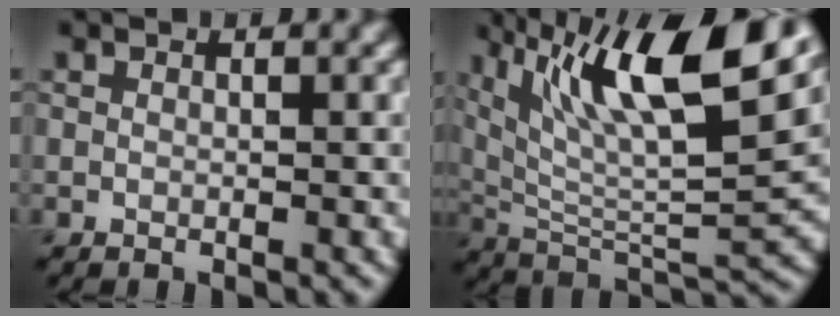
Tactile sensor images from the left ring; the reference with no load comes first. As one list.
[{"total": 13.7, "force": [6.9, 4.1, 11.1], "torque": [-0.189, 0.005, 0.123]}]